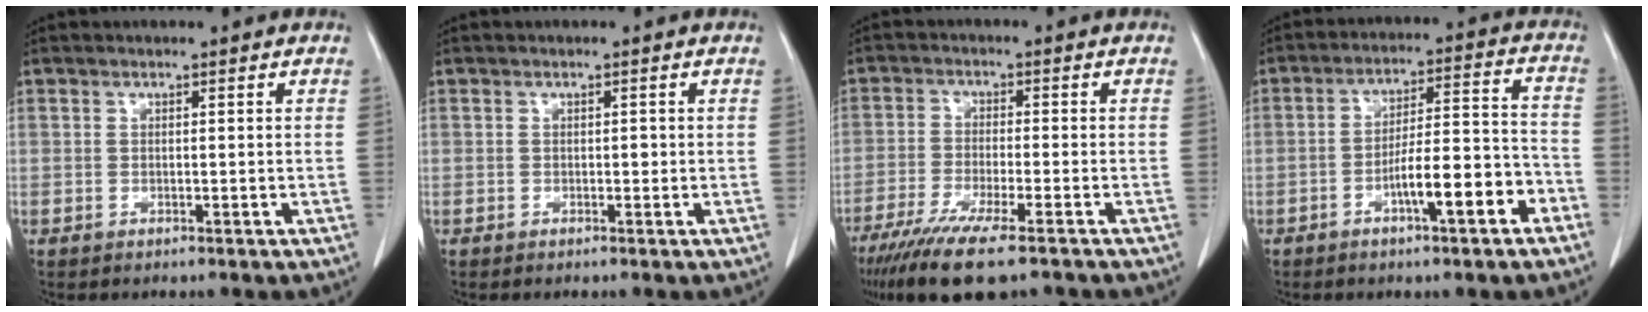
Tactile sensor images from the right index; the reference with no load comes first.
{"total": 0.5, "force": [-0.1, 0.3, 0.4], "torque": [-0.004, 0.002, -0.001]}
{"total": 12.6, "force": [-9.4, 1.6, 8.3], "torque": [-0.140, -0.032, -0.152]}
{"total": 10.5, "force": [-5.0, 1.4, 9.1], "torque": [-0.145, 0.021, -0.075]}